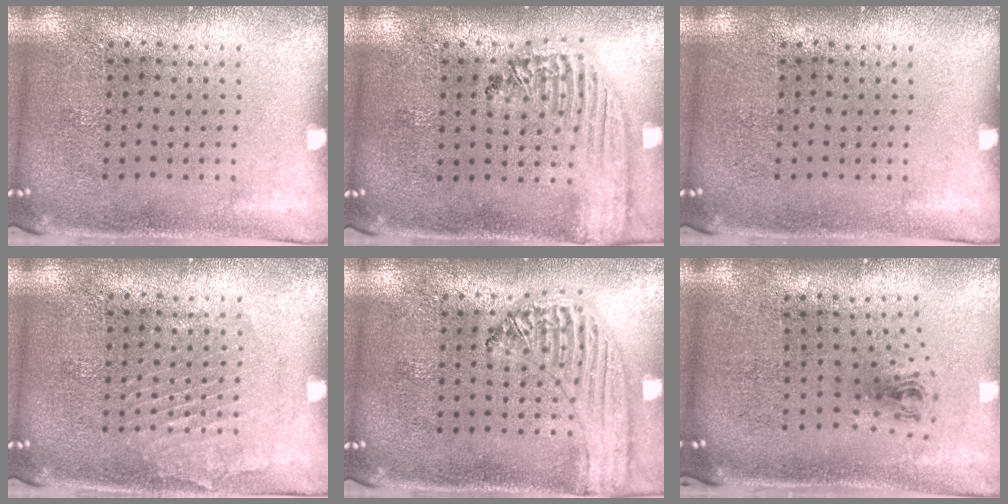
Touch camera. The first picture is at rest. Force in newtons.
{"total": 1.9, "press": 1.7, "slide": 0.7}
{"total": 0.0}
{"total": 1.2, "press": 1.2, "slide": 0.1}
{"total": 1.2, "press": 1.2, "slide": 0.1}
{"total": 1.0, "press": 0.5, "slide": 0.9}